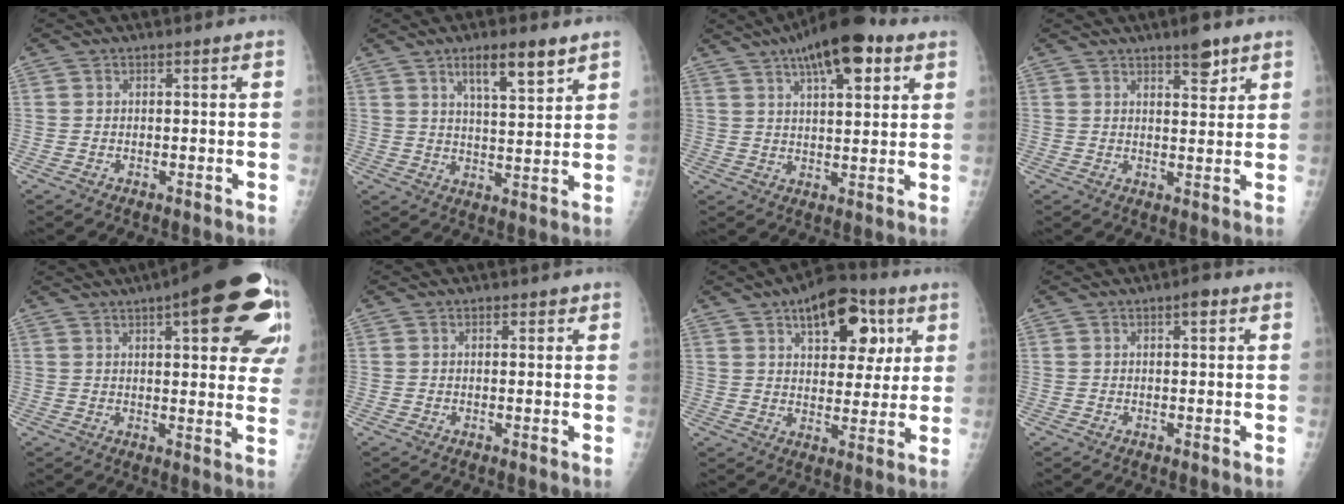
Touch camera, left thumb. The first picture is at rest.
{"total": 8.6, "force": [5.3, 2.2, 6.4], "torque": [-0.093, -0.031, 0.090]}
{"total": 13.9, "force": [7.5, 4.9, 10.7], "torque": [-0.142, -0.012, 0.114]}
{"total": 4.9, "force": [3.3, 1.5, 3.2], "torque": [-0.035, -0.020, 0.047]}
{"total": 24.5, "force": [10.5, 7.4, 20.9], "torque": [-0.212, 0.002, 0.133]}
{"total": 1.5, "force": [0.7, 0.9, 0.9], "torque": [-0.002, 0.000, 0.006]}
{"total": 15.5, "force": [7.1, 8.4, 11.0], "torque": [-0.105, -0.011, 0.103]}
{"total": 2.0, "force": [0.9, 0.7, 1.7], "torque": [-0.018, 0.002, 0.007]}